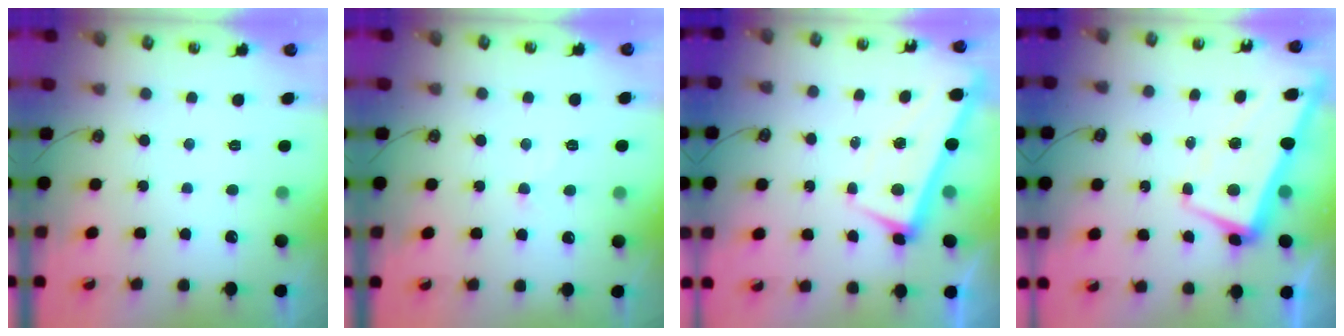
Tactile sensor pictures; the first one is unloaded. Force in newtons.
{"total": 1.5, "press": 1.4, "slide": 0.4}
{"total": 1.5, "press": 0.6, "slide": 1.4}
{"total": 1.2, "press": 0.4, "slide": 1.1}